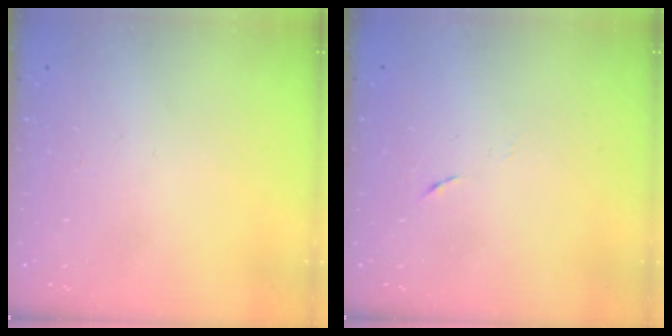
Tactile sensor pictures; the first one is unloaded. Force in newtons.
{"total": 3.9, "press": 3.5, "slide": 1.6}